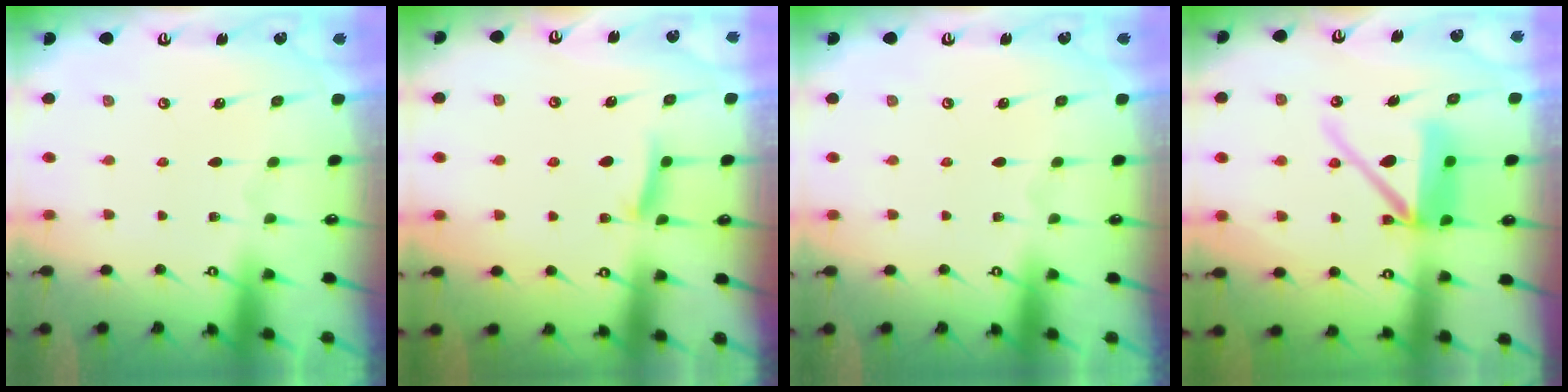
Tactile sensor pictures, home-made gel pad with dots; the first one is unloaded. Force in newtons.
{"total": 5.9, "press": 5.8, "slide": 0.7}
{"total": 0.0}
{"total": 12.4, "press": 12.3, "slide": 1.8}